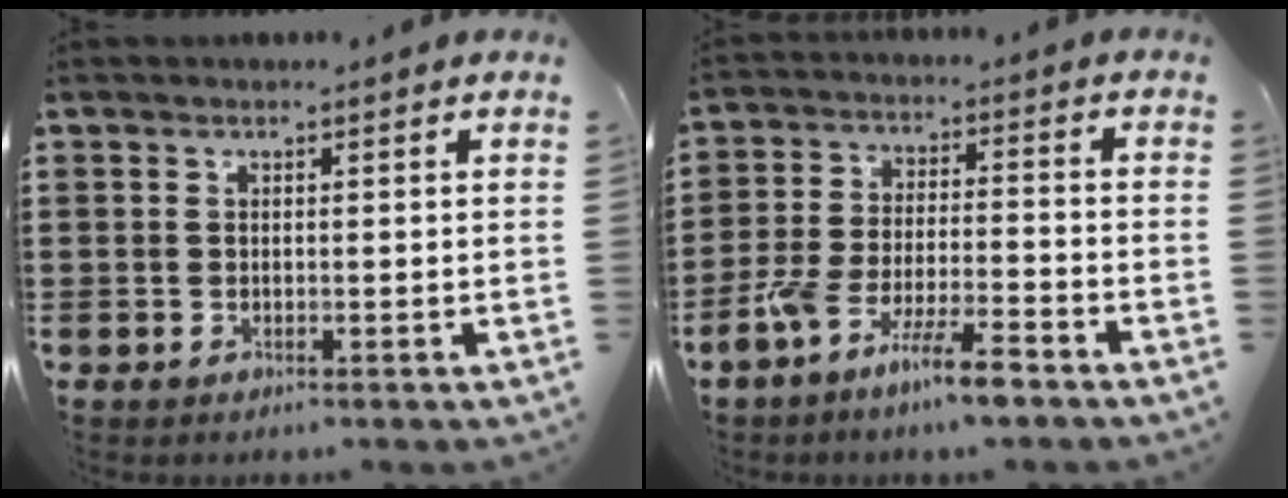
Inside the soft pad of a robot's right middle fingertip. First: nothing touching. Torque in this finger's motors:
{"motor_torque": [1.44, -0.70, 0.39, 0.21]}